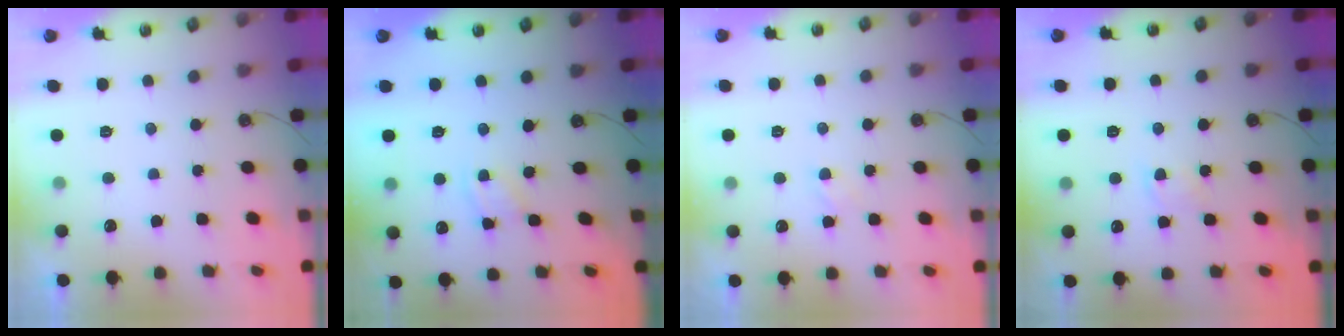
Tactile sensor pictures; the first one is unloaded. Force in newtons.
{"total": 3.4, "press": 3.4, "slide": 0.5}
{"total": 2.2, "press": 2.2, "slide": 0.3}
{"total": 3.9, "press": 3.8, "slide": 0.5}